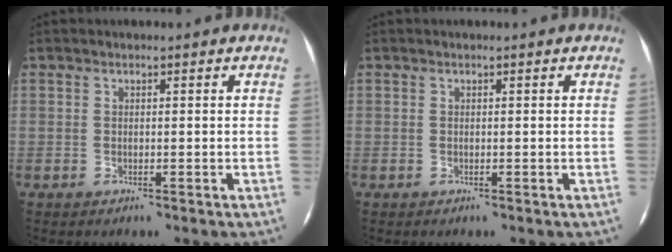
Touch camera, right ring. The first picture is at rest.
{"total": 0.0}